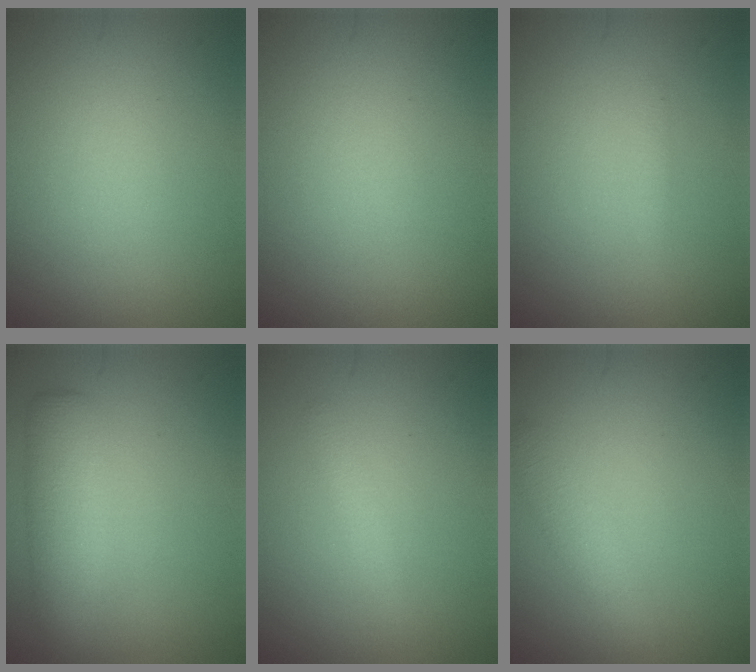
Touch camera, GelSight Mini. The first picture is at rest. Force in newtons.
{"total": 0.0}
{"total": 0.6, "press": 0.6, "slide": 0.1}
{"total": 3.8, "press": 3.8, "slide": 0.1}
{"total": 1.3, "press": 1.3, "slide": 0.0}
{"total": 2.5, "press": 2.5, "slide": 0.2}